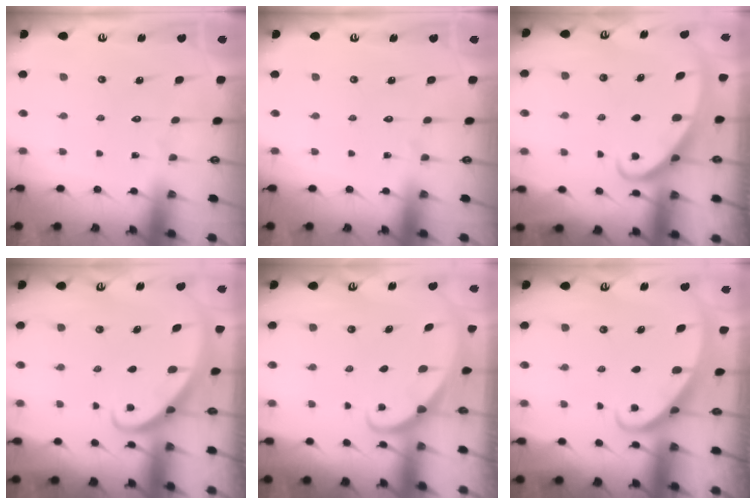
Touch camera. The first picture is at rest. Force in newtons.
{"total": 0.0}
{"total": 2.6, "press": 2.6, "slide": 0.4}
{"total": 3.0, "press": 3.0, "slide": 0.2}
{"total": 1.8, "press": 1.8, "slide": 0.1}
{"total": 2.2, "press": 2.2, "slide": 0.3}